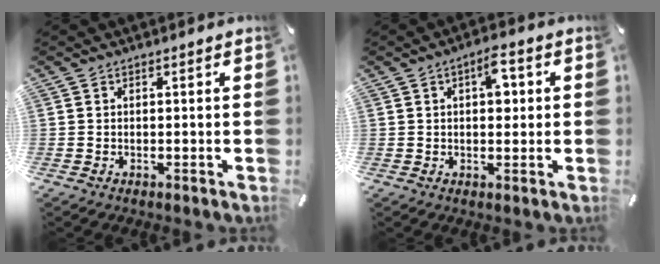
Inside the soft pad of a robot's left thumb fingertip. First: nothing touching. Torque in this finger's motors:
{"motor_torque": [0.29, -0.16, 0.35, 0.29, 0.06]}